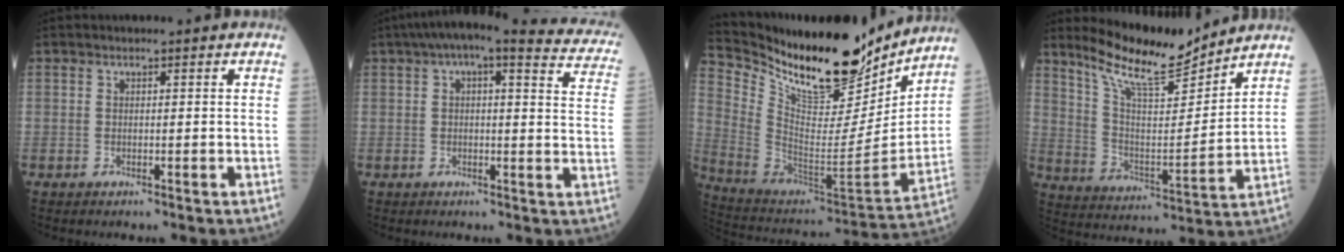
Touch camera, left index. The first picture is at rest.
{"total": 17.7, "force": [15.2, 3.4, 8.4], "torque": [-0.102, 0.006, 0.161]}
{"total": 22.1, "force": [18.6, 6.3, 10.0], "torque": [-0.190, -0.036, 0.315]}
{"total": 12.6, "force": [11.5, 1.1, 4.9], "torque": [-0.097, -0.007, 0.212]}